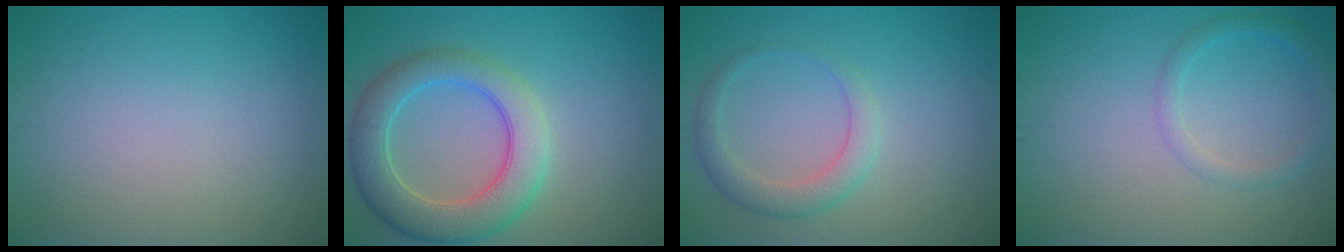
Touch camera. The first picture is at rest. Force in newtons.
{"total": 6.8, "press": 6.8, "slide": 0.5}
{"total": 2.8, "press": 2.8, "slide": 0.3}
{"total": 1.9, "press": 1.9, "slide": 0.2}